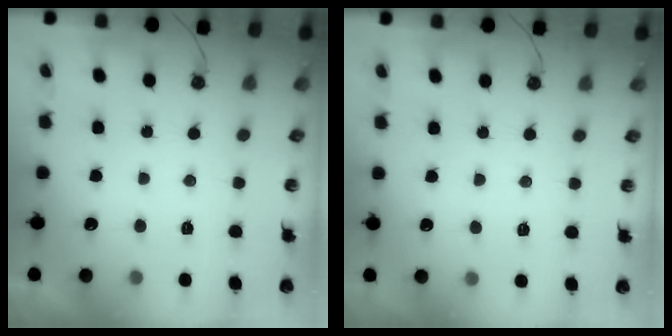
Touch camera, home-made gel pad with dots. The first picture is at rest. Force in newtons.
{"total": 2.7, "press": 2.6, "slide": 0.4}